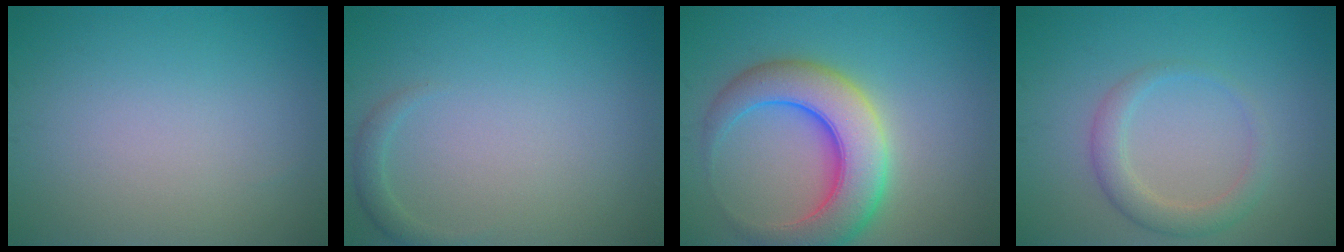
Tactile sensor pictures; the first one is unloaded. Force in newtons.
{"total": 1.2, "press": 1.1, "slide": 0.1}
{"total": 8.3, "press": 8.3, "slide": 0.3}
{"total": 2.6, "press": 2.6, "slide": 0.4}